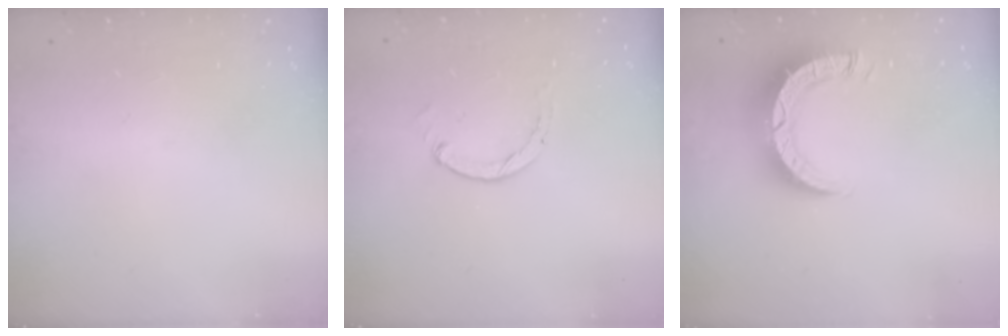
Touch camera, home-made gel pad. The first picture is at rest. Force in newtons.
{"total": 1.3, "press": 1.2, "slide": 0.2}
{"total": 8.3, "press": 8.2, "slide": 0.8}